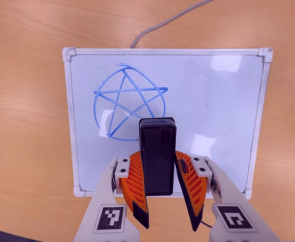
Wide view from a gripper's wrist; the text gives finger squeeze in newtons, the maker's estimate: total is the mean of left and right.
{"total": 5.8, "left": 5.5, "right": 6.0}